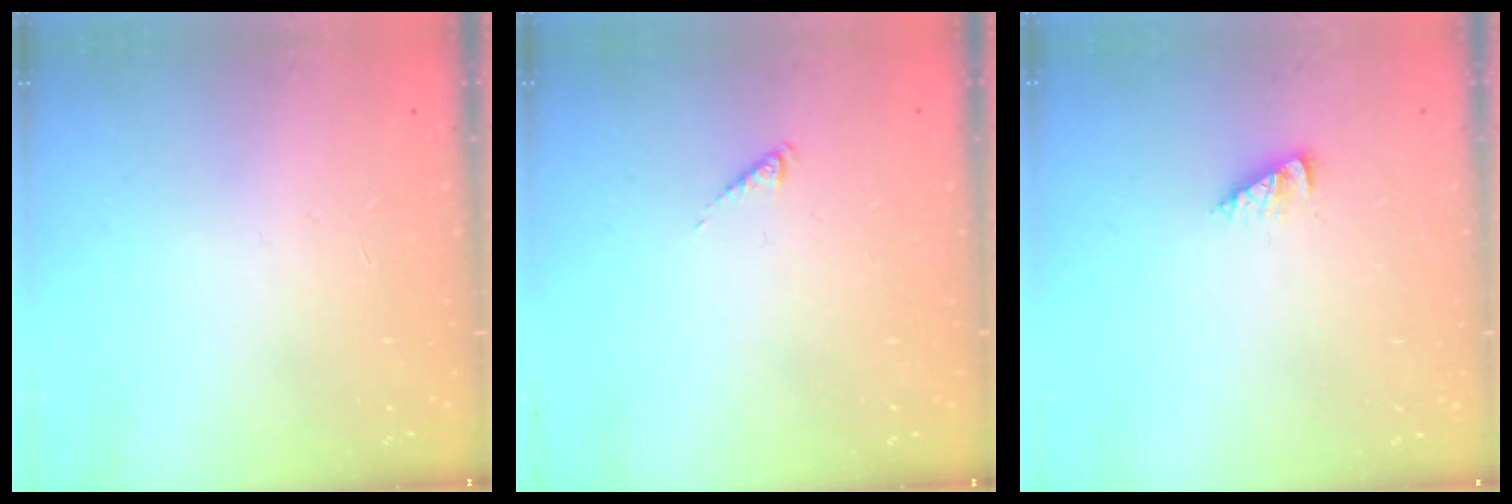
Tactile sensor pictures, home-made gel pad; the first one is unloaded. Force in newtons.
{"total": 0.0}
{"total": 2.5, "press": 2.5, "slide": 0.1}